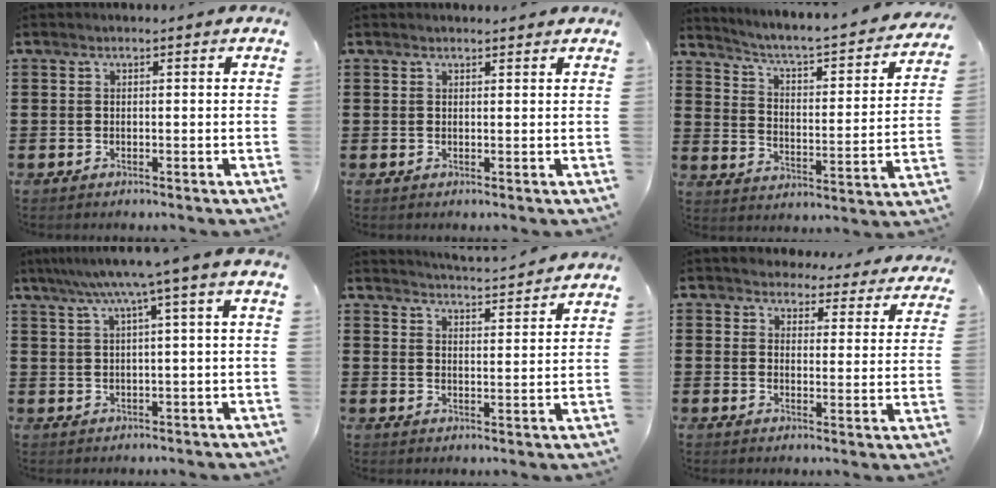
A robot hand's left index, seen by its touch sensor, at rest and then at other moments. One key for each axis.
{"total": 1.0, "fx": 1.0, "fy": 0.1, "fz": 0.2, "tx": -0.006, "ty": 0.000, "tz": 0.019}
{"total": 3.5, "fx": 3.0, "fy": 0.0, "fz": 1.9, "tx": -0.057, "ty": -0.037, "tz": 0.037}
{"total": 5.2, "fx": 2.1, "fy": -0.9, "fz": 4.7, "tx": -0.094, "ty": -0.011, "tz": 0.032}
{"total": 3.9, "fx": 3.8, "fy": -1.0, "fz": 0.2, "tx": -0.019, "ty": -0.031, "tz": 0.064}
{"total": 3.9, "fx": 3.8, "fy": 0.9, "fz": 0.2, "tx": -0.017, "ty": -0.024, "tz": 0.065}